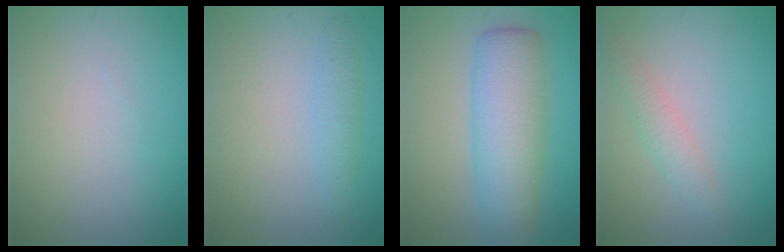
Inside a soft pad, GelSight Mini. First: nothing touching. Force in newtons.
{"total": 1.5, "press": 1.5, "slide": 0.1}
{"total": 6.7, "press": 6.7, "slide": 0.2}
{"total": 2.0, "press": 2.0, "slide": 0.1}